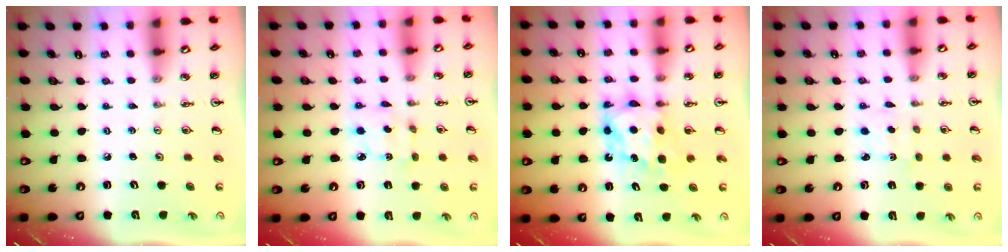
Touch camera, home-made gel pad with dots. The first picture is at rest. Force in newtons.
{"total": 2.7, "press": 2.7, "slide": 0.2}
{"total": 6.9, "press": 6.9, "slide": 0.6}
{"total": 2.4, "press": 2.3, "slide": 0.4}